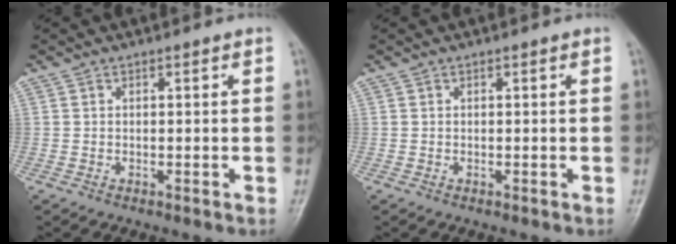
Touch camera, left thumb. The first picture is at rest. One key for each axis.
{"total": 0.0}